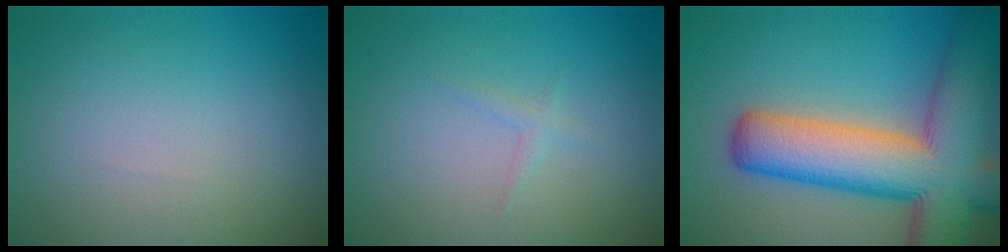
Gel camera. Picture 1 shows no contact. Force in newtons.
{"total": 0.7, "press": 0.7, "slide": 0.0}
{"total": 12.9, "press": 12.9, "slide": 0.8}